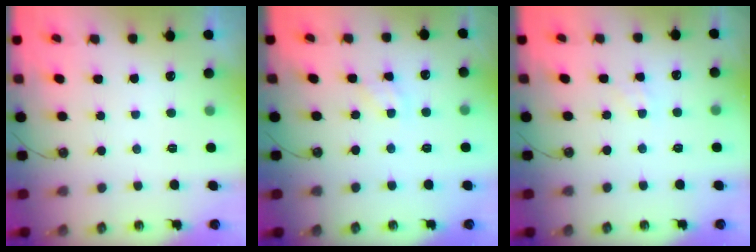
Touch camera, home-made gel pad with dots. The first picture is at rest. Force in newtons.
{"total": 3.2, "press": 3.2, "slide": 0.2}
{"total": 2.4, "press": 2.4, "slide": 0.4}